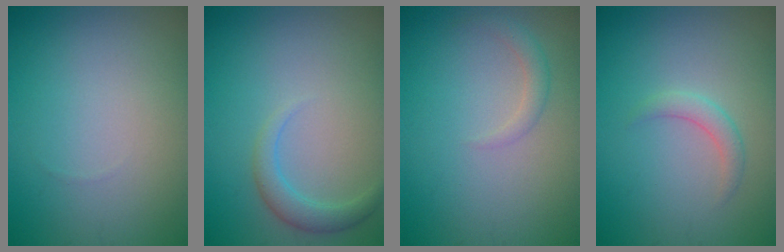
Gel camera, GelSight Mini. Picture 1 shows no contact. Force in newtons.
{"total": 2.1, "press": 2.1, "slide": 0.1}
{"total": 1.3, "press": 1.3, "slide": 0.1}
{"total": 1.5, "press": 1.5, "slide": 0.0}